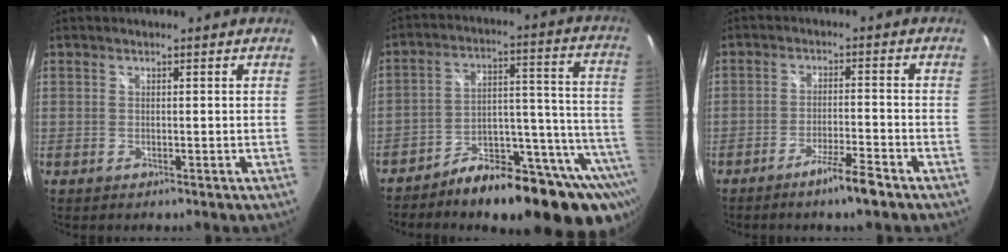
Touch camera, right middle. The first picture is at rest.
{"total": 22.8, "force": [-17.4, 7.3, 12.9], "torque": [-0.130, 0.013, -0.241]}
{"total": 5.3, "force": [-4.0, -0.1, 3.5], "torque": [-0.076, -0.002, -0.069]}